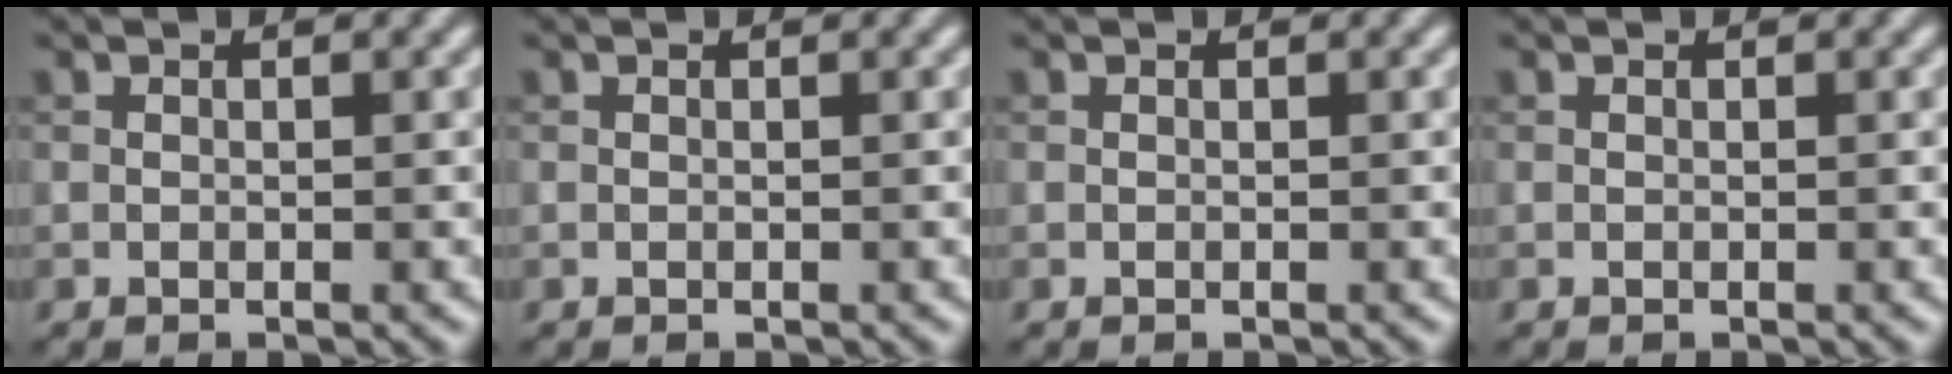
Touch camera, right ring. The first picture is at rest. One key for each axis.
{"total": 0.0}
{"total": 0.0}
{"total": 0.0}